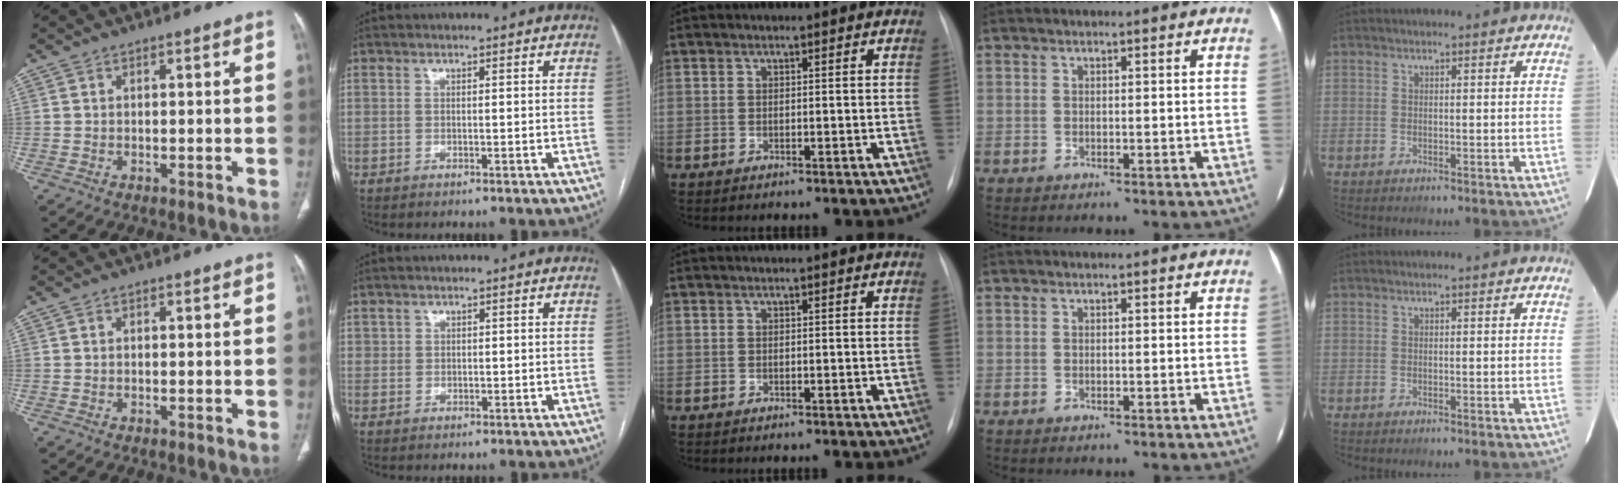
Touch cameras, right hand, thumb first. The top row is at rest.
{"index": {"total": 1.2, "force": [0.7, 1.0, 0.2], "torque": [0.007, 0.000, 0.009]}}